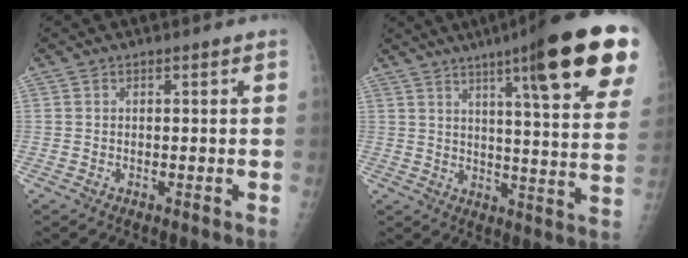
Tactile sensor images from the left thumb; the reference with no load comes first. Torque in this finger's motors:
{"motor_torque": [0.52, 0.57, 1.34, -1.43, 0.12]}